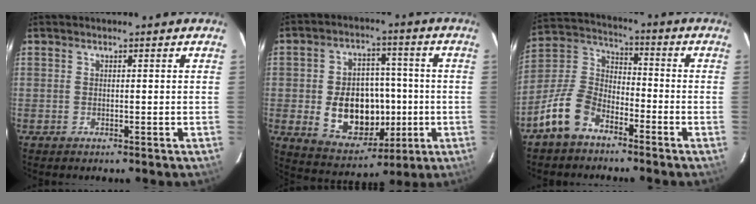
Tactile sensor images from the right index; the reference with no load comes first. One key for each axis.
{"total": 14.6, "fx": -2.2, "fy": 10.6, "fz": 9.8, "tx": -0.199, "ty": 0.010, "tz": -0.009}
{"total": 11.1, "fx": -7.2, "fy": 6.1, "fz": 5.8, "tx": -0.137, "ty": 0.027, "tz": -0.142}